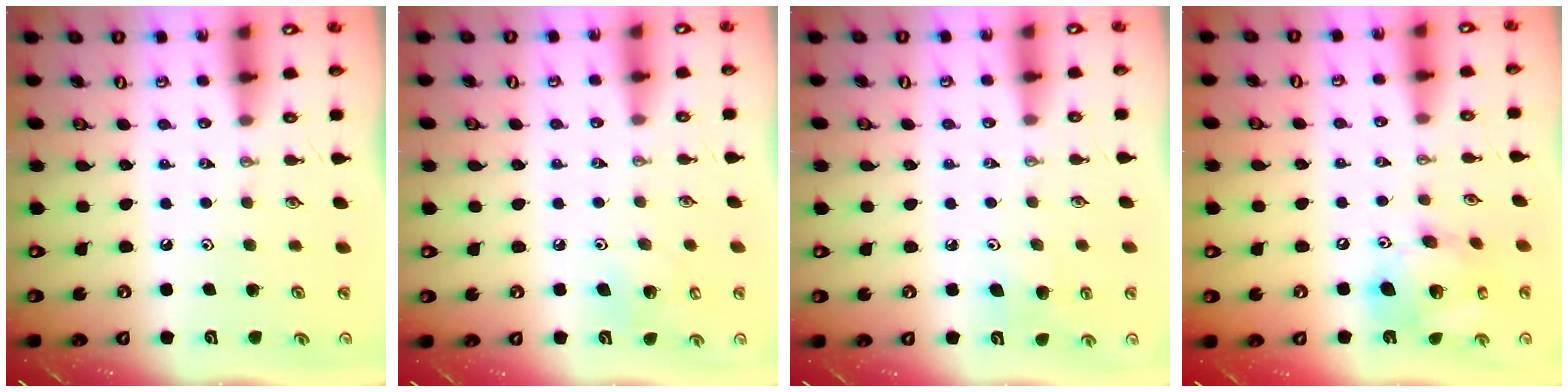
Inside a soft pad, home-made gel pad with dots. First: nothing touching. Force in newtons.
{"total": 6.1, "press": 6.1, "slide": 0.8}
{"total": 6.9, "press": 6.7, "slide": 1.7}
{"total": 17.2, "press": 16.9, "slide": 3.3}